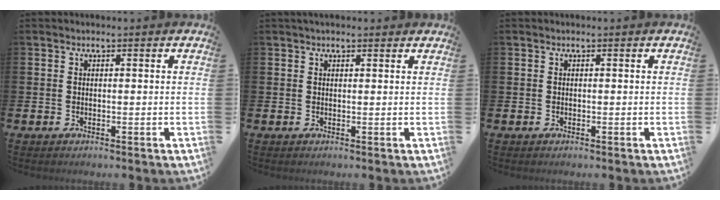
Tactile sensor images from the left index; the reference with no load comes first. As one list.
[{"total": 1.2, "force": [1.1, 0.3, 0.4], "torque": [0.004, 0.000, 0.017]}, {"total": 0.0}]